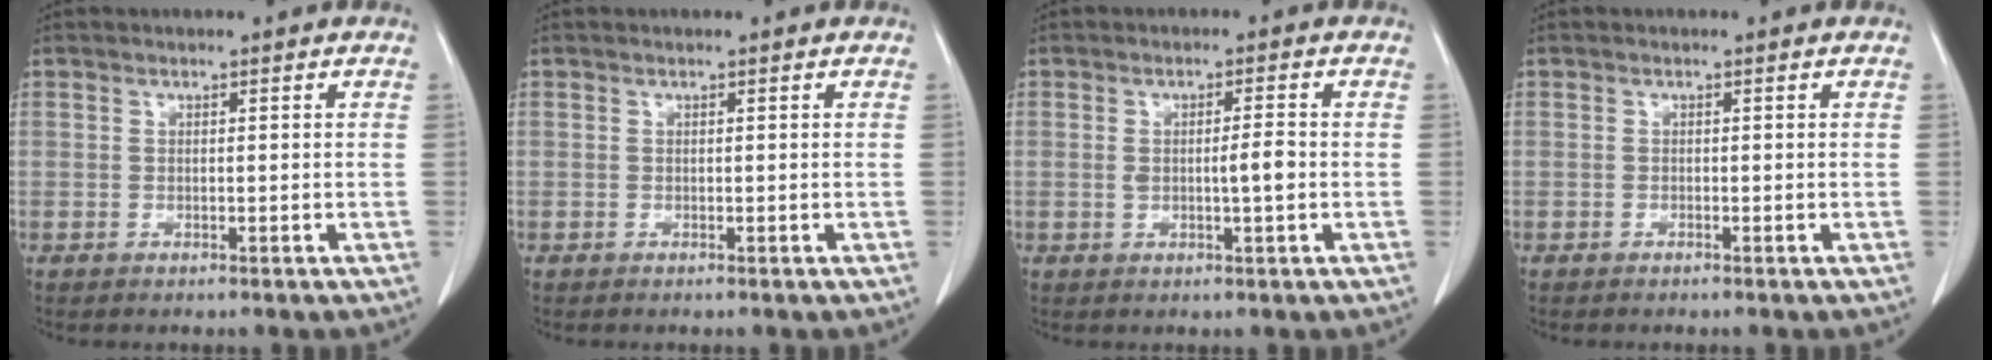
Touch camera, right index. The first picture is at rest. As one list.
[{"total": 0.0}, {"total": 3.3, "force": [-0.3, 0.3, 3.3], "torque": [-0.057, -0.001, -0.003]}, {"total": 0.0}]